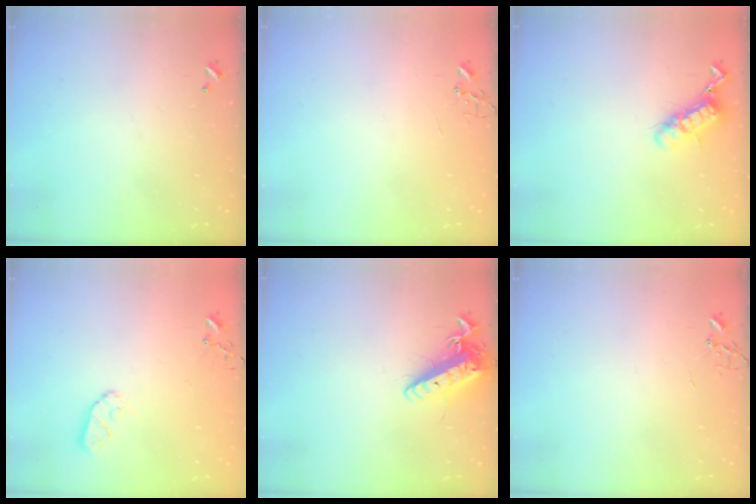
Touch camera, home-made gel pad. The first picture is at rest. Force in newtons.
{"total": 0.0}
{"total": 11.9, "press": 11.9, "slide": 0.8}
{"total": 7.2, "press": 7.2, "slide": 0.4}
{"total": 14.7, "press": 14.4, "slide": 2.8}
{"total": 0.0}